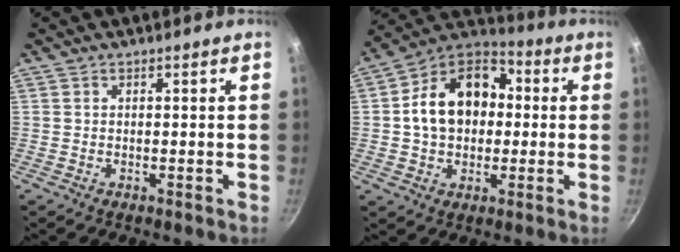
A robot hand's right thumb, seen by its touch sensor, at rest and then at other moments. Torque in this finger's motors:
{"motor_torque": [1.14, 3.44, 1.34, 0.02, 0.14]}